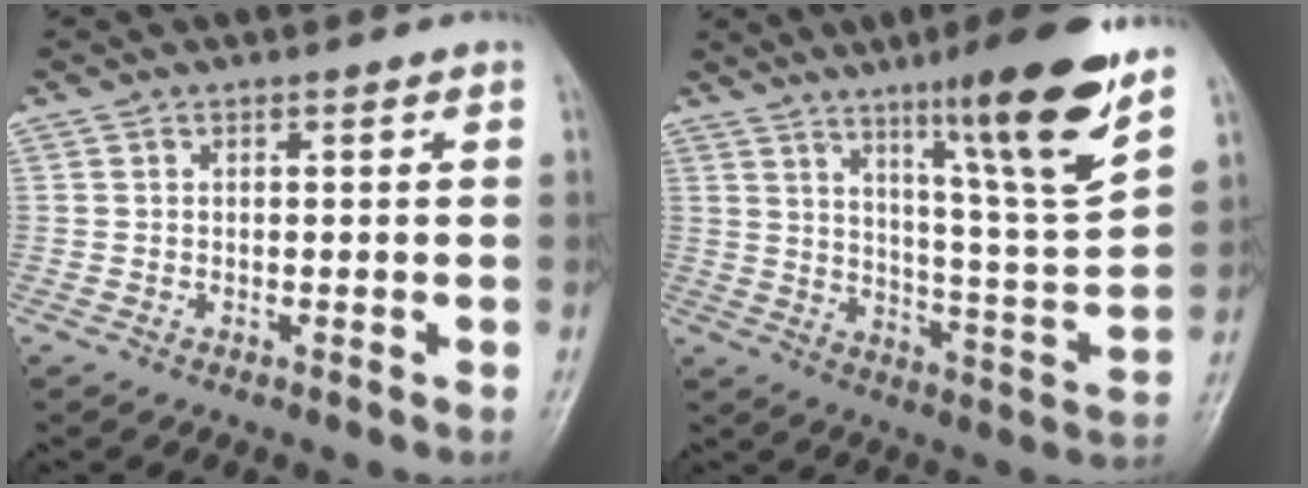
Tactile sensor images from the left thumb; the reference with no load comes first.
{"total": 17.9, "force": [11.1, 1.1, 14.0], "torque": [-0.195, -0.065, 0.175]}